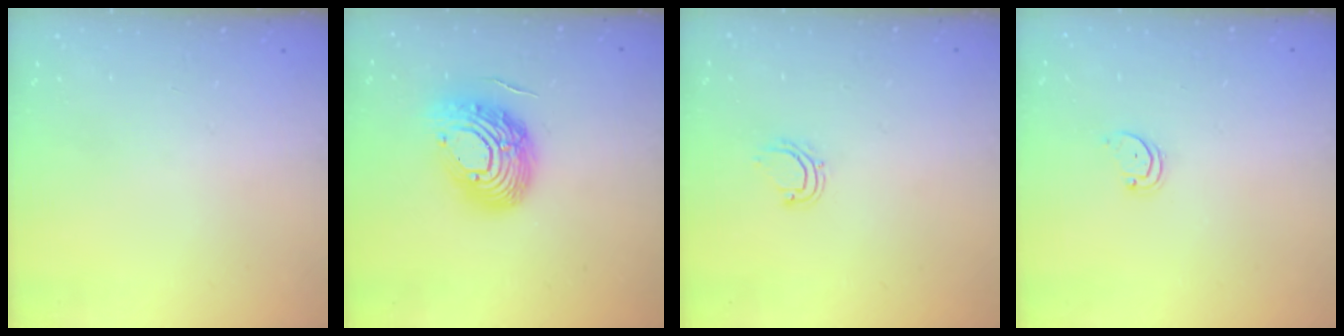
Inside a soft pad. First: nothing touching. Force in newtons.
{"total": 16.5, "press": 16.4, "slide": 1.4}
{"total": 4.8, "press": 4.7, "slide": 0.7}
{"total": 1.8, "press": 1.7, "slide": 0.2}